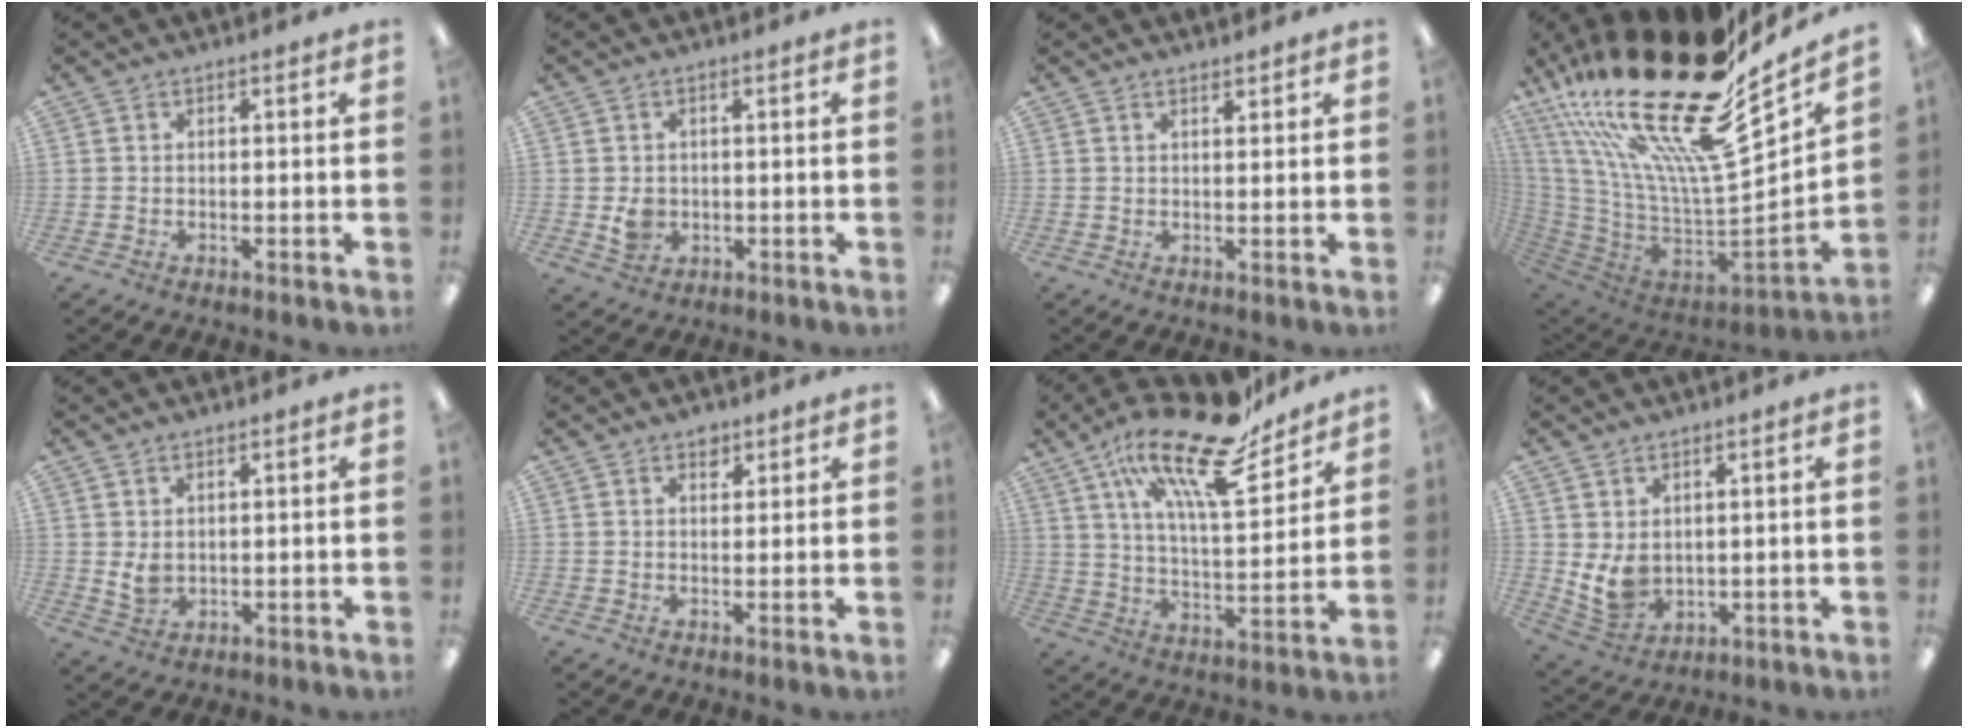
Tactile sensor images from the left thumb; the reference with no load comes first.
{"total": 4.0, "force": [-0.2, 3.5, 1.9], "torque": [-0.018, 0.002, -0.003]}
{"total": 1.5, "force": [1.4, 0.4, 0.4], "torque": [-0.008, -0.002, 0.027]}
{"total": 31.9, "force": [19.1, 11.0, 23.1], "torque": [-0.366, -0.165, 0.348]}
{"total": 3.7, "force": [1.2, 2.7, 2.1], "torque": [-0.034, -0.007, 0.020]}
{"total": 2.6, "force": [1.9, 1.6, 1.0], "torque": [0.003, -0.008, 0.030]}
{"total": 22.3, "force": [16.2, 6.8, 13.7], "torque": [-0.234, -0.104, 0.274]}
{"total": 6.2, "force": [2.0, 4.7, 3.6], "torque": [-0.076, -0.013, 0.038]}